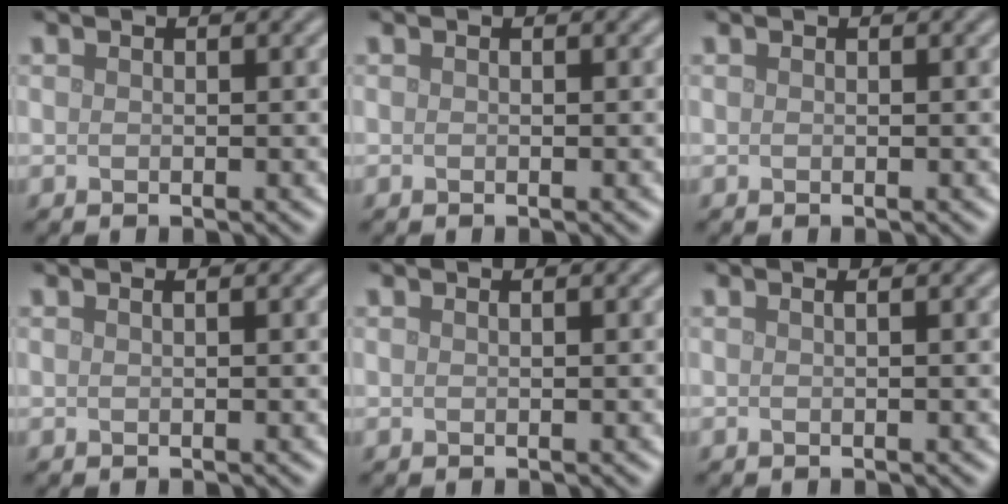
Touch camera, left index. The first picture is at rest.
{"total": 0.0}
{"total": 0.0}
{"total": 0.7, "force": [0.3, 0.3, 0.5], "torque": [-0.004, 0.001, -0.002]}
{"total": 0.0}
{"total": 0.9, "force": [0.1, 0.4, 0.9], "torque": [-0.009, 0.001, -0.006]}